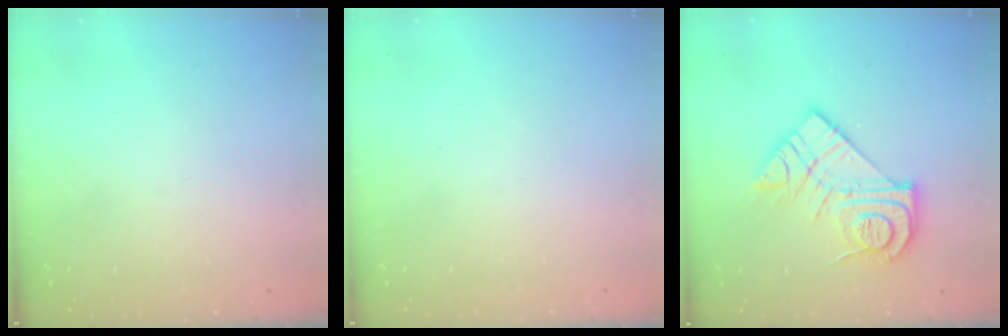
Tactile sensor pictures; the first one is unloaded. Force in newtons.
{"total": 1.6, "press": 1.6, "slide": 0.1}
{"total": 15.9, "press": 15.9, "slide": 1.0}